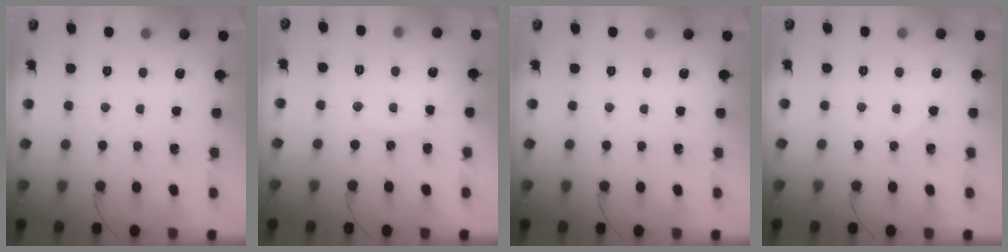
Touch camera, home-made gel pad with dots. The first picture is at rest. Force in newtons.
{"total": 7.4, "press": 7.4, "slide": 0.1}
{"total": 0.0}
{"total": 3.0, "press": 2.6, "slide": 1.5}